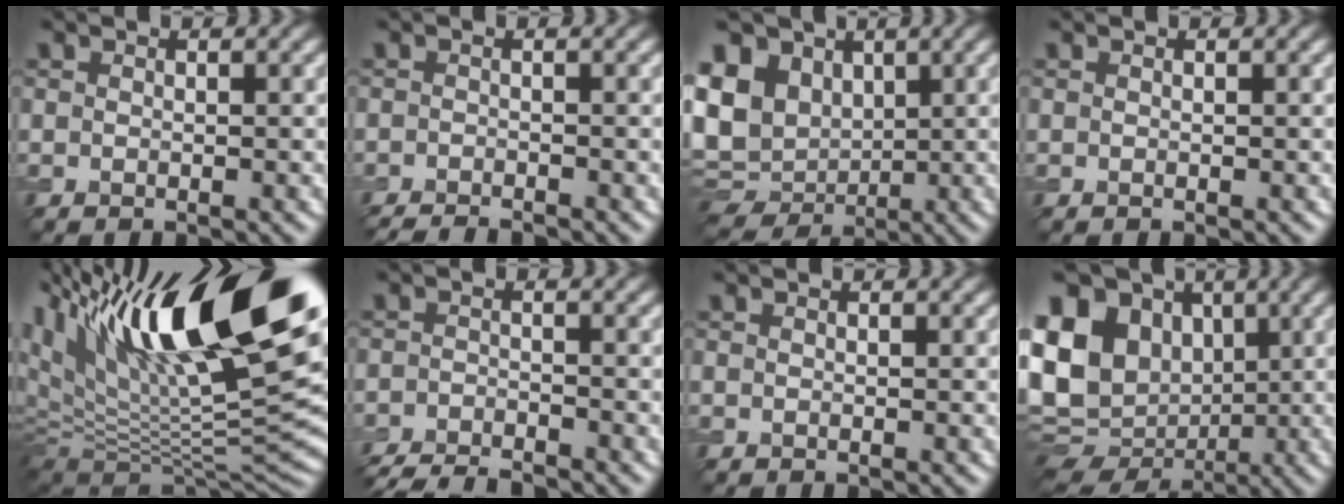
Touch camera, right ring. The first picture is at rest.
{"total": 2.6, "force": [-2.4, 0.4, 1.0], "torque": [-0.010, -0.006, -0.044]}
{"total": 11.2, "force": [1.3, 8.9, 6.6], "torque": [-0.143, 0.012, 0.027]}
{"total": 0.0}
{"total": 18.5, "force": [7.3, 7.1, 15.5], "torque": [-0.246, 0.016, 0.124]}
{"total": 4.7, "force": [-4.4, 0.6, 1.5], "torque": [-0.026, -0.009, -0.079]}
{"total": 0.0}
{"total": 17.0, "force": [0.1, 13.9, 9.7], "torque": [-0.213, 0.001, -0.004]}